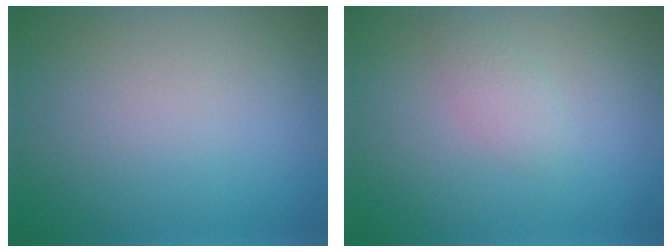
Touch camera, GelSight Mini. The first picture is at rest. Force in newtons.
{"total": 1.5, "press": 1.5, "slide": 0.1}